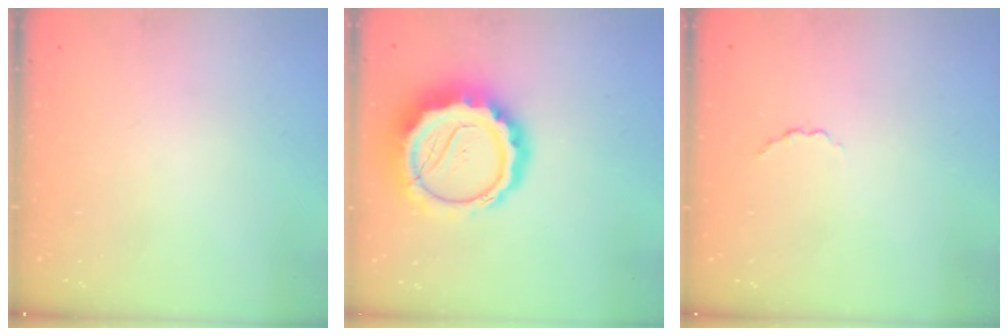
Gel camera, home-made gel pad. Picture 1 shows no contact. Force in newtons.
{"total": 17.2, "press": 16.8, "slide": 3.8}
{"total": 1.8, "press": 1.6, "slide": 0.8}